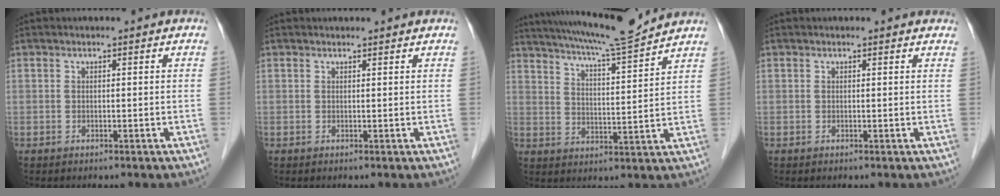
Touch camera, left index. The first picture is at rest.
{"total": 1.9, "force": [1.8, 0.6, 0.3], "torque": [0.005, 0.011, 0.024]}
{"total": 13.1, "force": [12.0, -0.4, 5.2], "torque": [-0.089, -0.002, 0.186]}
{"total": 2.5, "force": [2.2, 1.1, 0.6], "torque": [0.005, 0.011, 0.021]}